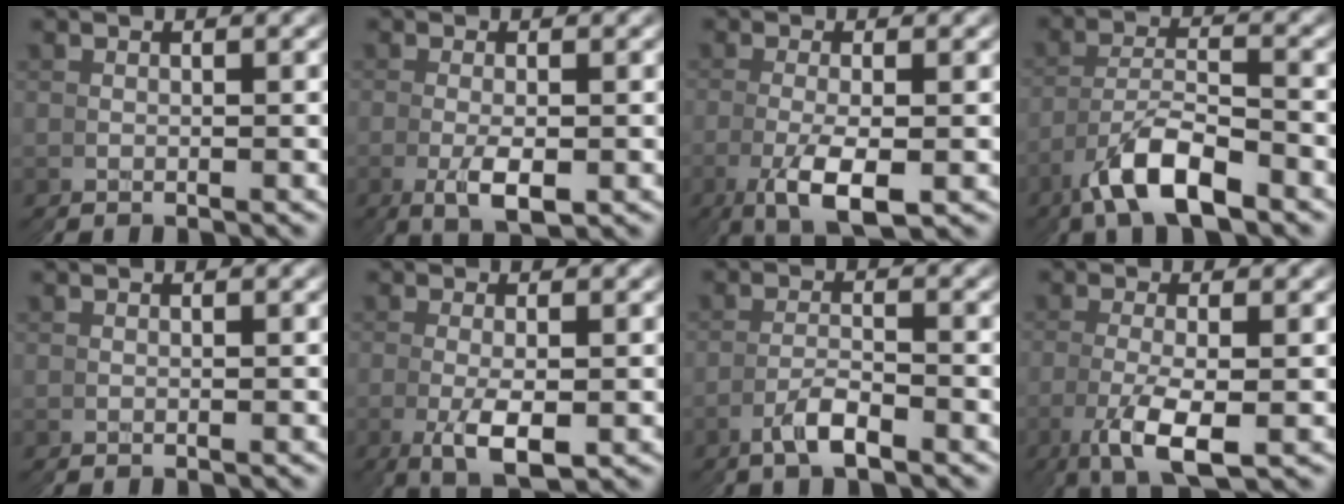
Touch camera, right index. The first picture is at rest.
{"total": 3.9, "force": [-0.6, 0.2, 3.9], "torque": [-0.062, 0.004, -0.013]}
{"total": 5.0, "force": [-1.5, 0.6, 4.8], "torque": [-0.095, -0.001, -0.023]}
{"total": 4.5, "force": [-2.3, 1.8, 3.4], "torque": [-0.065, 0.004, -0.049]}
{"total": 0.0}
{"total": 4.9, "force": [-1.2, 0.7, 4.7], "torque": [-0.082, -0.001, -0.019]}
{"total": 2.1, "force": [-1.9, -0.8, 0.4], "torque": [-0.011, 0.015, -0.044]}
{"total": 4.4, "force": [-1.1, 0.3, 4.2], "torque": [-0.089, 0.003, -0.019]}